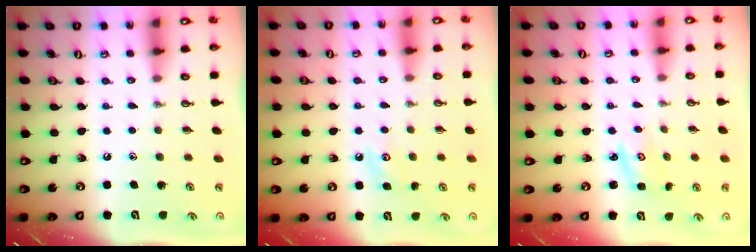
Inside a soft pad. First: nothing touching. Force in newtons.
{"total": 5.4, "press": 5.4, "slide": 0.8}
{"total": 2.7, "press": 2.7, "slide": 0.4}